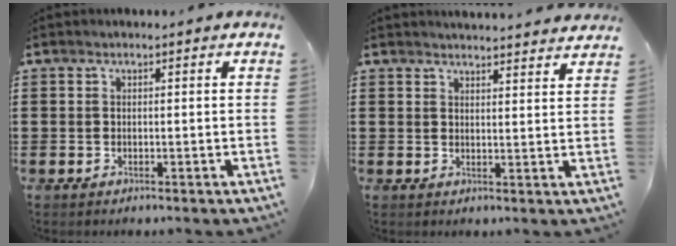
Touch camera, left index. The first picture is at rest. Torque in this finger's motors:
{"motor_torque": [1.07, -1.06, 0.12, 0.04]}